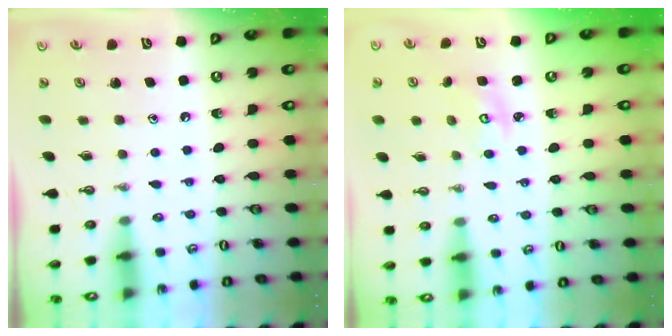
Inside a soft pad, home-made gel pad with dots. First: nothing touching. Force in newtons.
{"total": 3.0, "press": 3.0, "slide": 0.2}